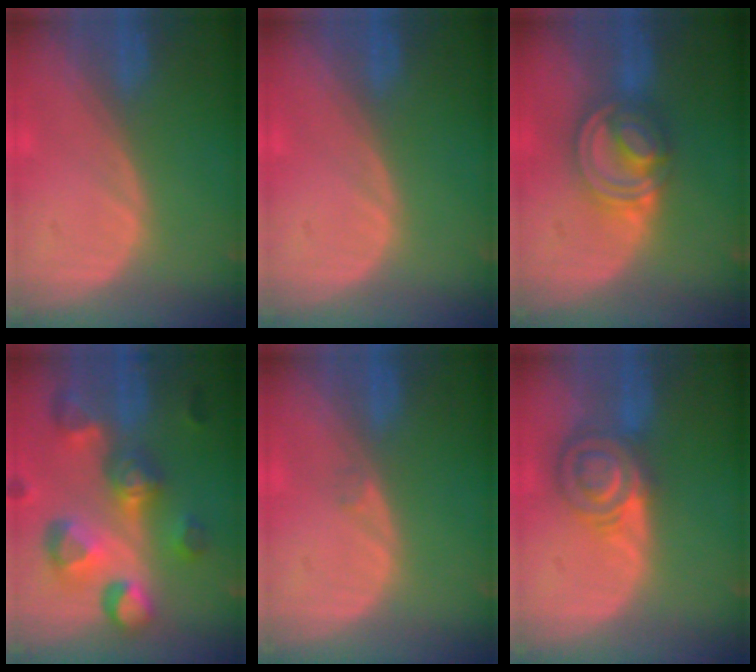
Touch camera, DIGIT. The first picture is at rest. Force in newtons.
{"total": 0.0}
{"total": 7.9, "press": 6.7, "slide": 4.0}
{"total": 11.2, "press": 10.0, "slide": 5.0}
{"total": 0.5, "press": 0.5, "slide": 0.1}
{"total": 6.8, "press": 6.5, "slide": 2.2}